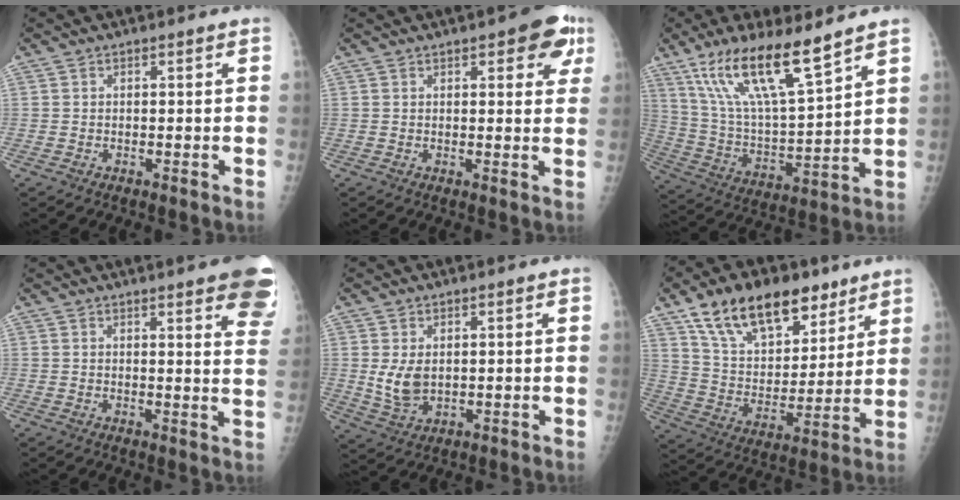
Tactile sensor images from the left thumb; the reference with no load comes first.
{"total": 7.3, "force": [3.7, 3.1, 5.6], "torque": [-0.034, -0.008, 0.035]}
{"total": 17.7, "force": [12.0, 3.4, 12.6], "torque": [-0.225, -0.056, 0.234]}
{"total": 14.2, "force": [9.3, 3.0, 10.4], "torque": [-0.103, -0.037, 0.091]}
{"total": 5.5, "force": [0.9, 3.7, 4.0], "torque": [-0.067, -0.013, 0.029]}
{"total": 20.7, "force": [13.2, 11.0, 11.6], "torque": [-0.155, -0.040, 0.234]}